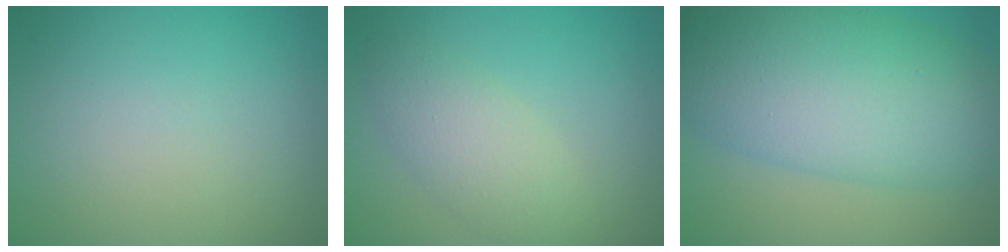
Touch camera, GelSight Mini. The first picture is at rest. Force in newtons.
{"total": 3.4, "press": 3.4, "slide": 0.0}
{"total": 10.4, "press": 10.4, "slide": 0.4}